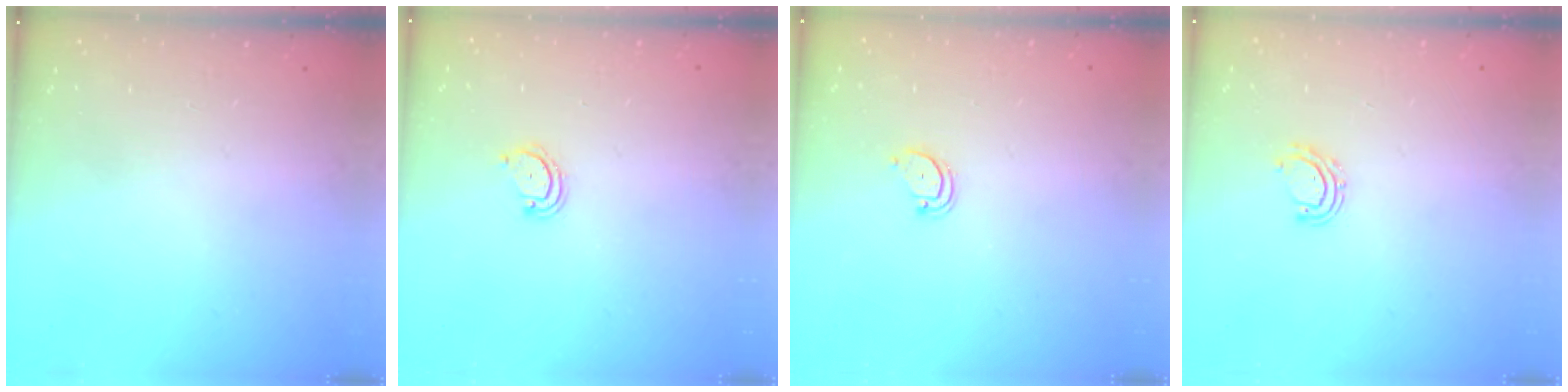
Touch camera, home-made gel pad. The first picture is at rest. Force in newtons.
{"total": 2.5, "press": 2.5, "slide": 0.2}
{"total": 3.0, "press": 3.0, "slide": 0.3}
{"total": 6.1, "press": 5.9, "slide": 1.4}